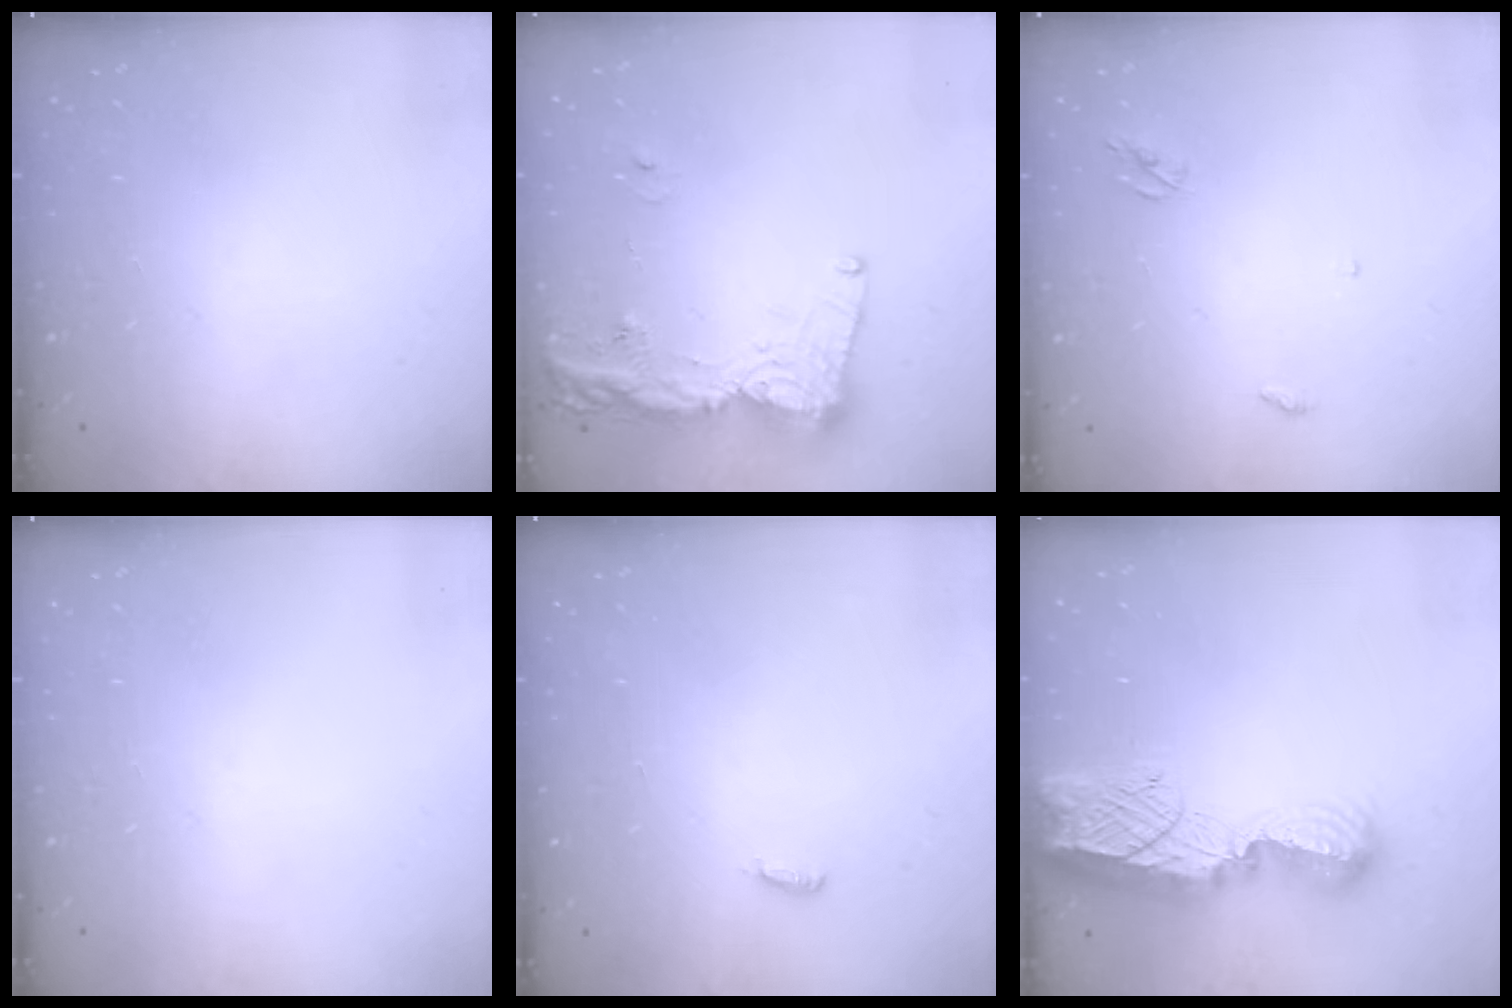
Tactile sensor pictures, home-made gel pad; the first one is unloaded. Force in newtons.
{"total": 15.2, "press": 15.1, "slide": 1.5}
{"total": 2.6, "press": 2.6, "slide": 0.2}
{"total": 0.0}
{"total": 2.9, "press": 2.8, "slide": 0.9}
{"total": 14.7, "press": 14.7, "slide": 1.1}